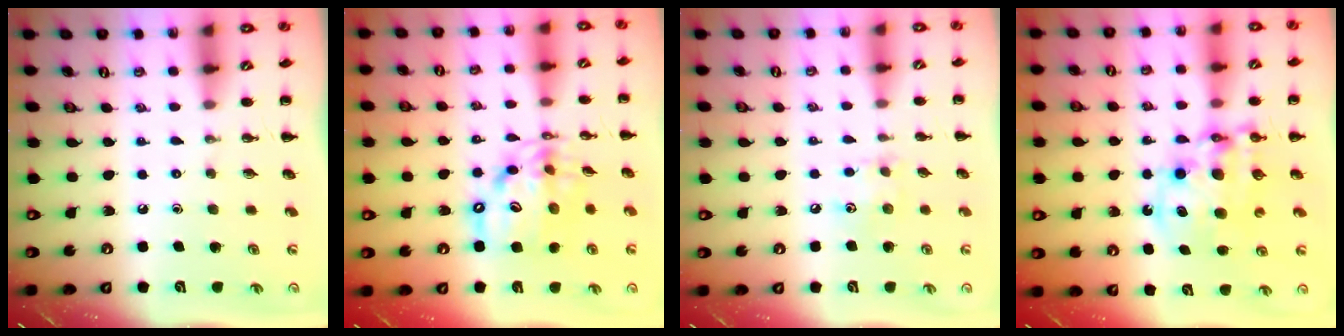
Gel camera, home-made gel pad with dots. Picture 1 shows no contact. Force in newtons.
{"total": 12.8, "press": 12.3, "slide": 3.5}
{"total": 6.6, "press": 6.5, "slide": 1.2}
{"total": 12.1, "press": 11.8, "slide": 2.8}